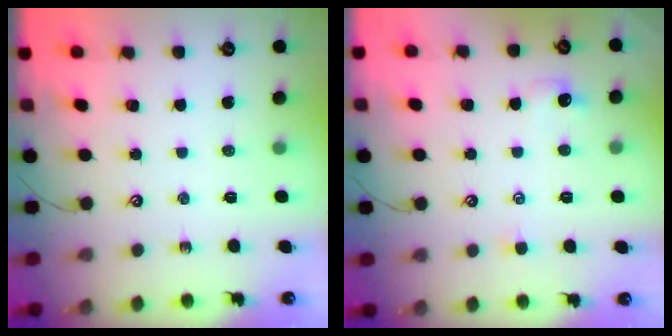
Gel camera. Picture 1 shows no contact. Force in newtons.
{"total": 1.6, "press": 1.4, "slide": 0.7}